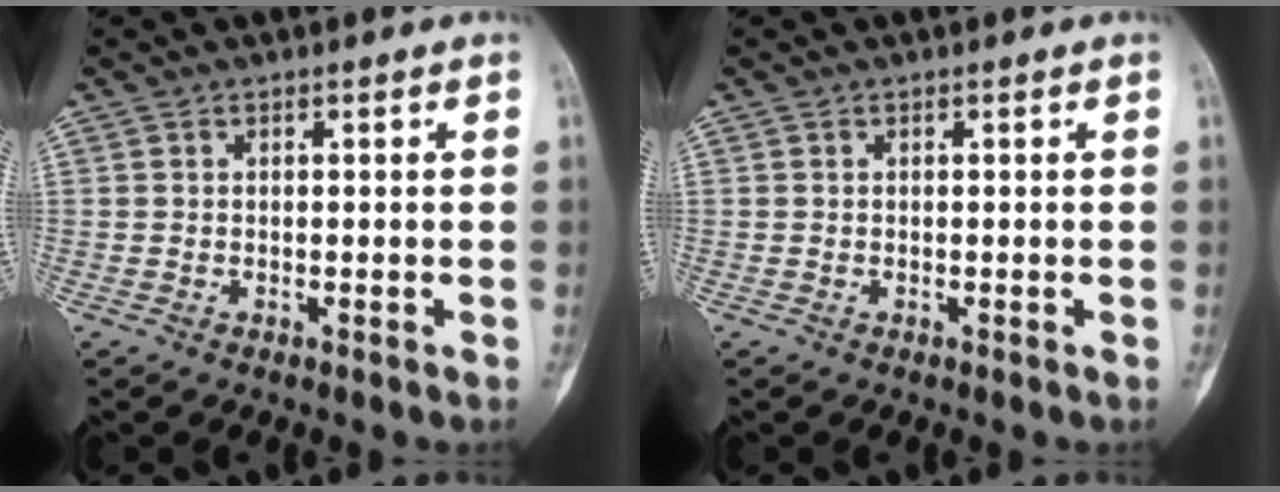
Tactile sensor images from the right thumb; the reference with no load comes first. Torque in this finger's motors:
{"motor_torque": [0.15, 0.13, 0.00, 0.00, 0.02]}